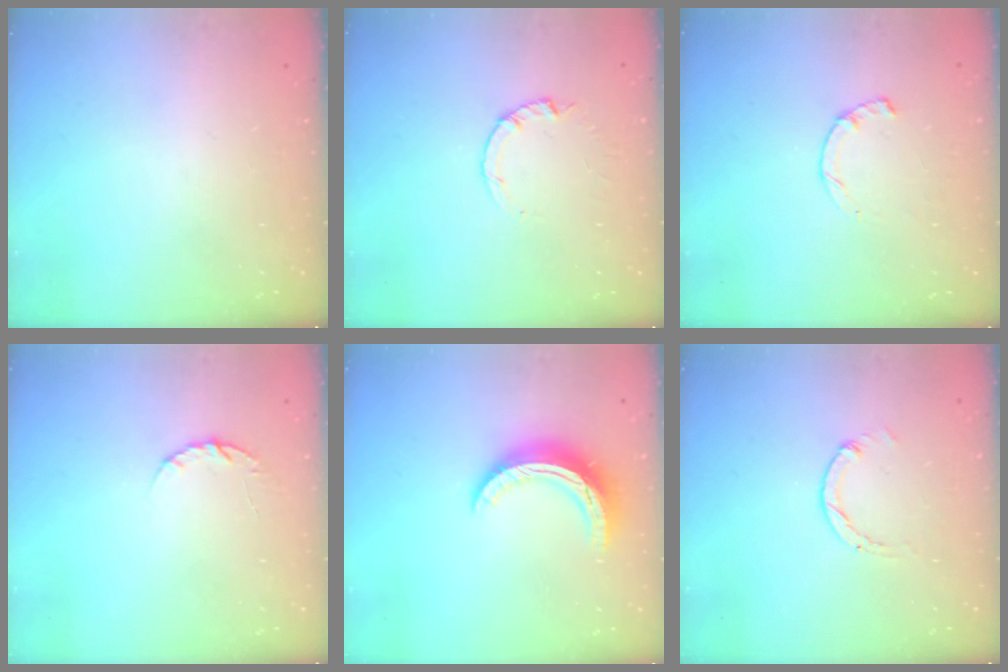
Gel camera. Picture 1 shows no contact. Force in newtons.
{"total": 1.0, "press": 0.9, "slide": 0.3}
{"total": 2.3, "press": 2.3, "slide": 0.4}
{"total": 4.4, "press": 4.4, "slide": 0.6}
{"total": 11.2, "press": 11.2, "slide": 0.7}
{"total": 1.3, "press": 1.2, "slide": 0.2}